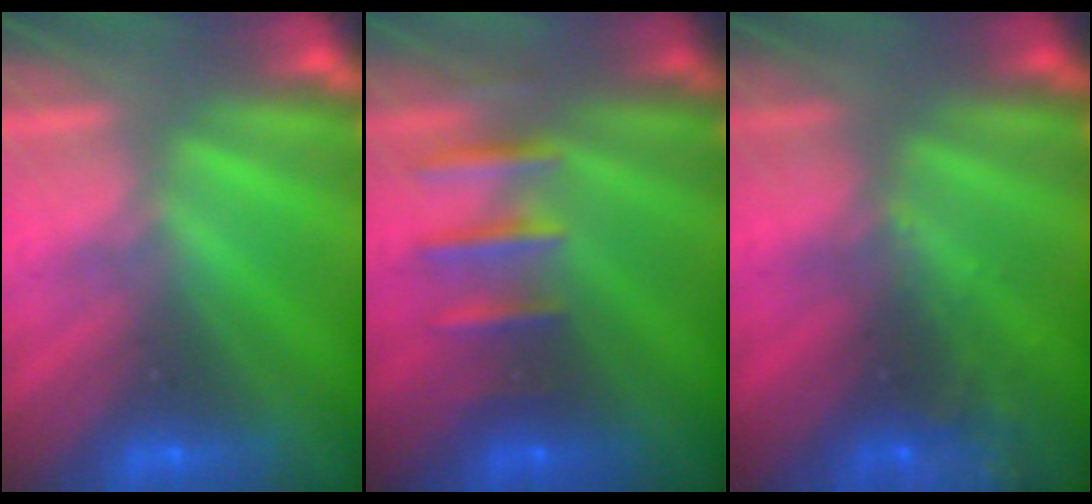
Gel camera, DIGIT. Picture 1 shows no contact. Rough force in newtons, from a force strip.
{"total": 2.5}
{"total": 5.8}